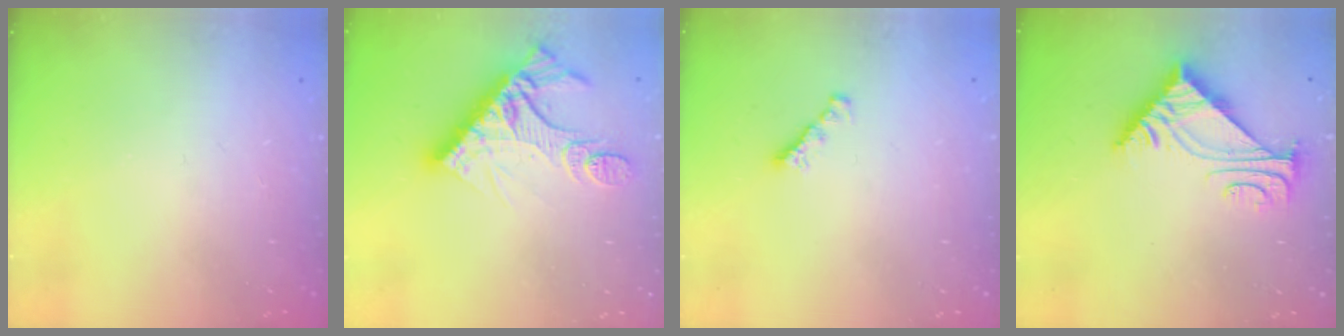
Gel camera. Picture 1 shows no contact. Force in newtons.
{"total": 15.5, "press": 15.4, "slide": 1.4}
{"total": 1.6, "press": 1.5, "slide": 0.5}
{"total": 7.0, "press": 7.0, "slide": 0.3}